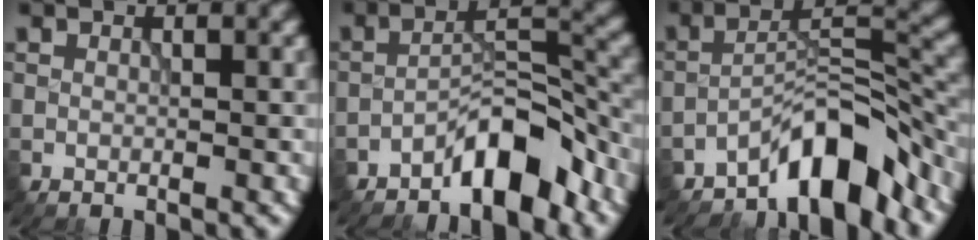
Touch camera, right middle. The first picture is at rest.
{"total": 5.7, "force": [-4.2, 1.6, 3.6], "torque": [-0.047, 0.018, -0.076]}
{"total": 7.0, "force": [-5.6, 1.8, 3.9], "torque": [-0.049, 0.019, -0.097]}